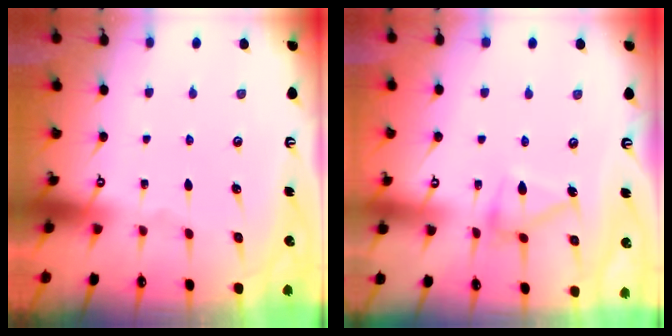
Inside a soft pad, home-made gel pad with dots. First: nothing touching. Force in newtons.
{"total": 11.5, "press": 11.4, "slide": 0.4}